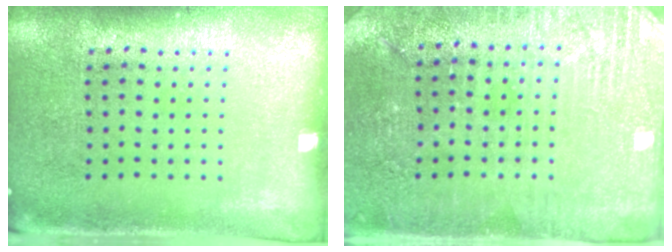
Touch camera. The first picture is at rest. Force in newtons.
{"total": 2.9, "press": 2.9, "slide": 0.4}